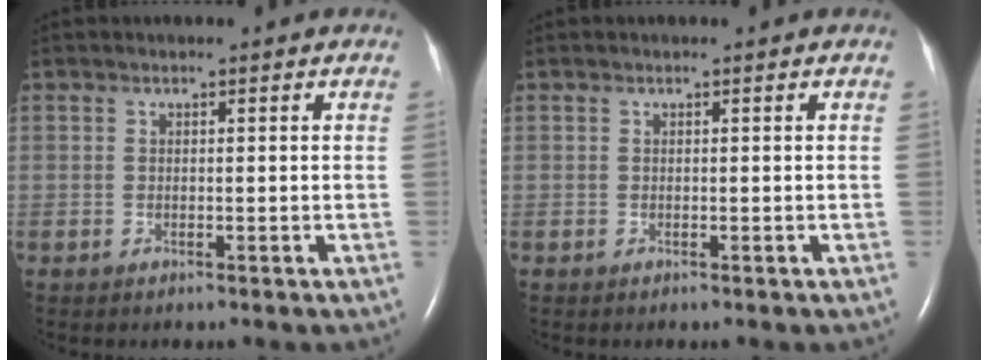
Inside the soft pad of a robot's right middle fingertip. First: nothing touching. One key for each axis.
{"total": 0.0}